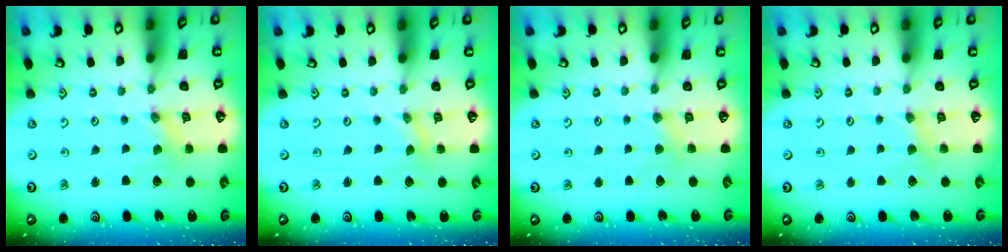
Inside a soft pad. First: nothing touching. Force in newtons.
{"total": 0.0}
{"total": 2.5, "press": 2.5, "slide": 0.3}
{"total": 3.6, "press": 3.6, "slide": 0.5}